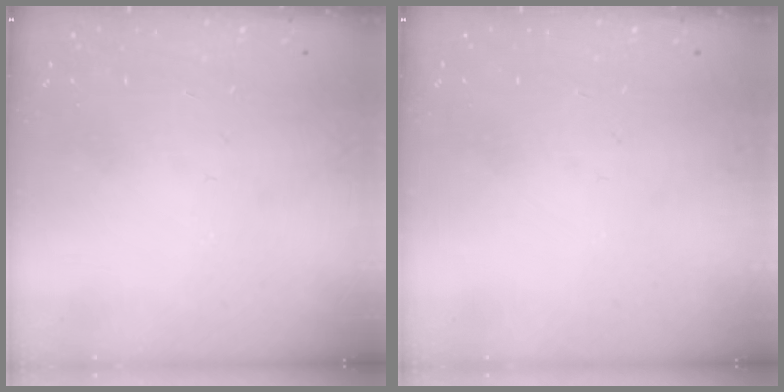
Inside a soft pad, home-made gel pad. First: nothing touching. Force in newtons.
{"total": 0.0}